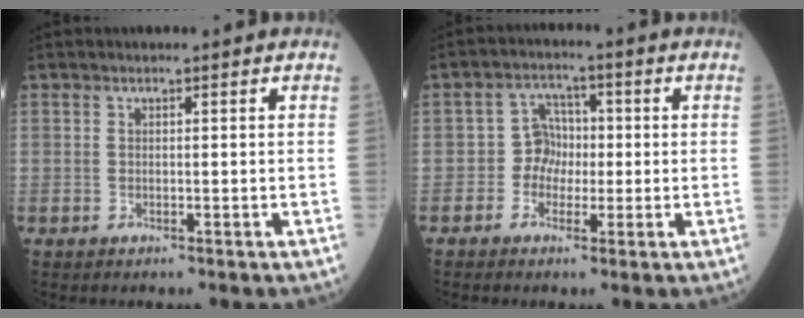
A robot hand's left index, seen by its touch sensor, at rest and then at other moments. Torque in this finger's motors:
{"motor_torque": [-0.09, 0.15, -0.01, -0.01]}